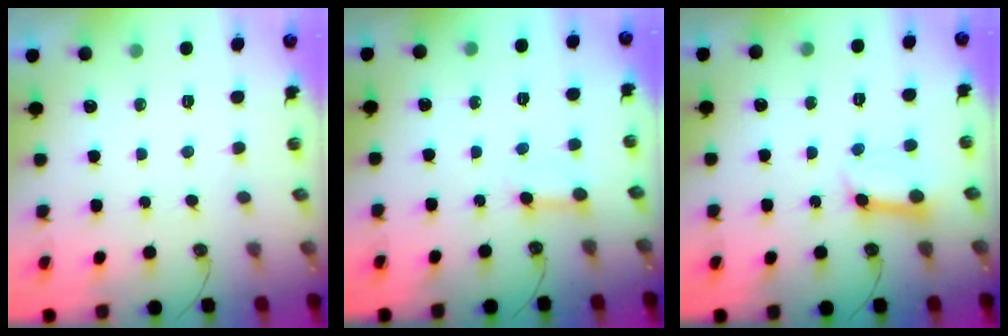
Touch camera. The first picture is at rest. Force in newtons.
{"total": 3.0, "press": 2.9, "slide": 0.5}
{"total": 7.5, "press": 7.5, "slide": 0.9}